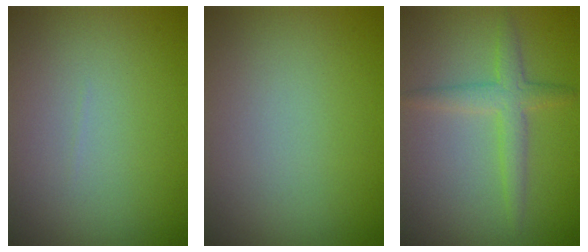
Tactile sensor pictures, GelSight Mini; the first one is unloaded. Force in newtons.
{"total": 0.0}
{"total": 2.6, "press": 2.6, "slide": 0.1}